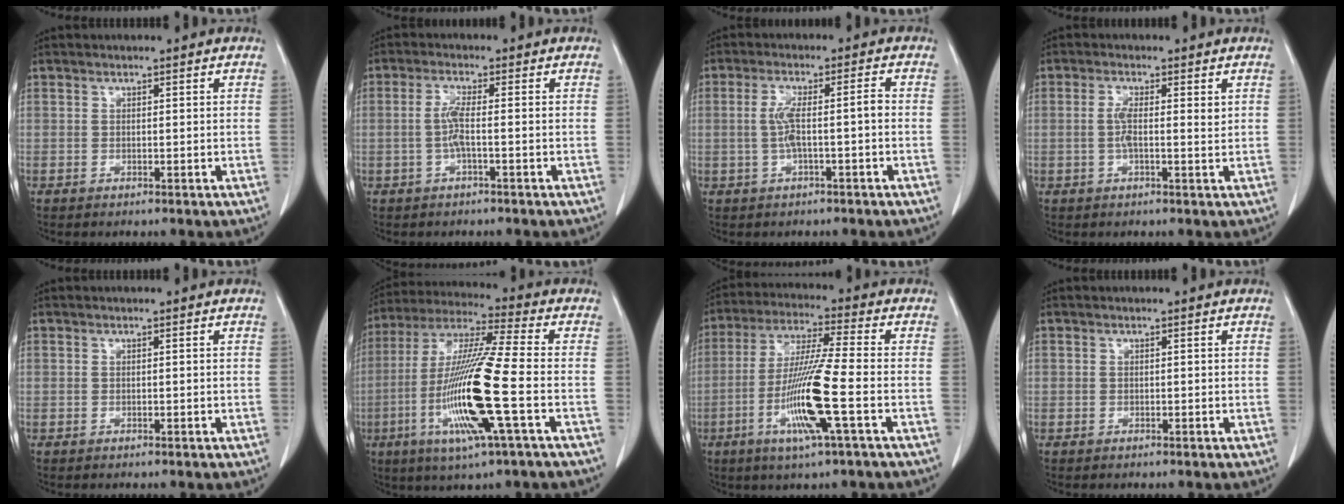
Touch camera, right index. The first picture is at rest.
{"total": 3.1, "force": [-0.6, 0.0, 3.1], "torque": [-0.066, 0.001, -0.013]}
{"total": 5.1, "force": [-0.6, 0.6, 5.0], "torque": [-0.104, 0.018, -0.008]}
{"total": 3.5, "force": [0.5, 0.9, 3.4], "torque": [-0.064, 0.003, 0.007]}
{"total": 0.0}
{"total": 17.5, "force": [-4.5, 0.1, 16.9], "torque": [-0.351, -0.016, -0.093]}
{"total": 12.6, "force": [-3.9, -0.5, 12.0], "torque": [-0.243, -0.015, -0.080]}
{"total": 0.0}